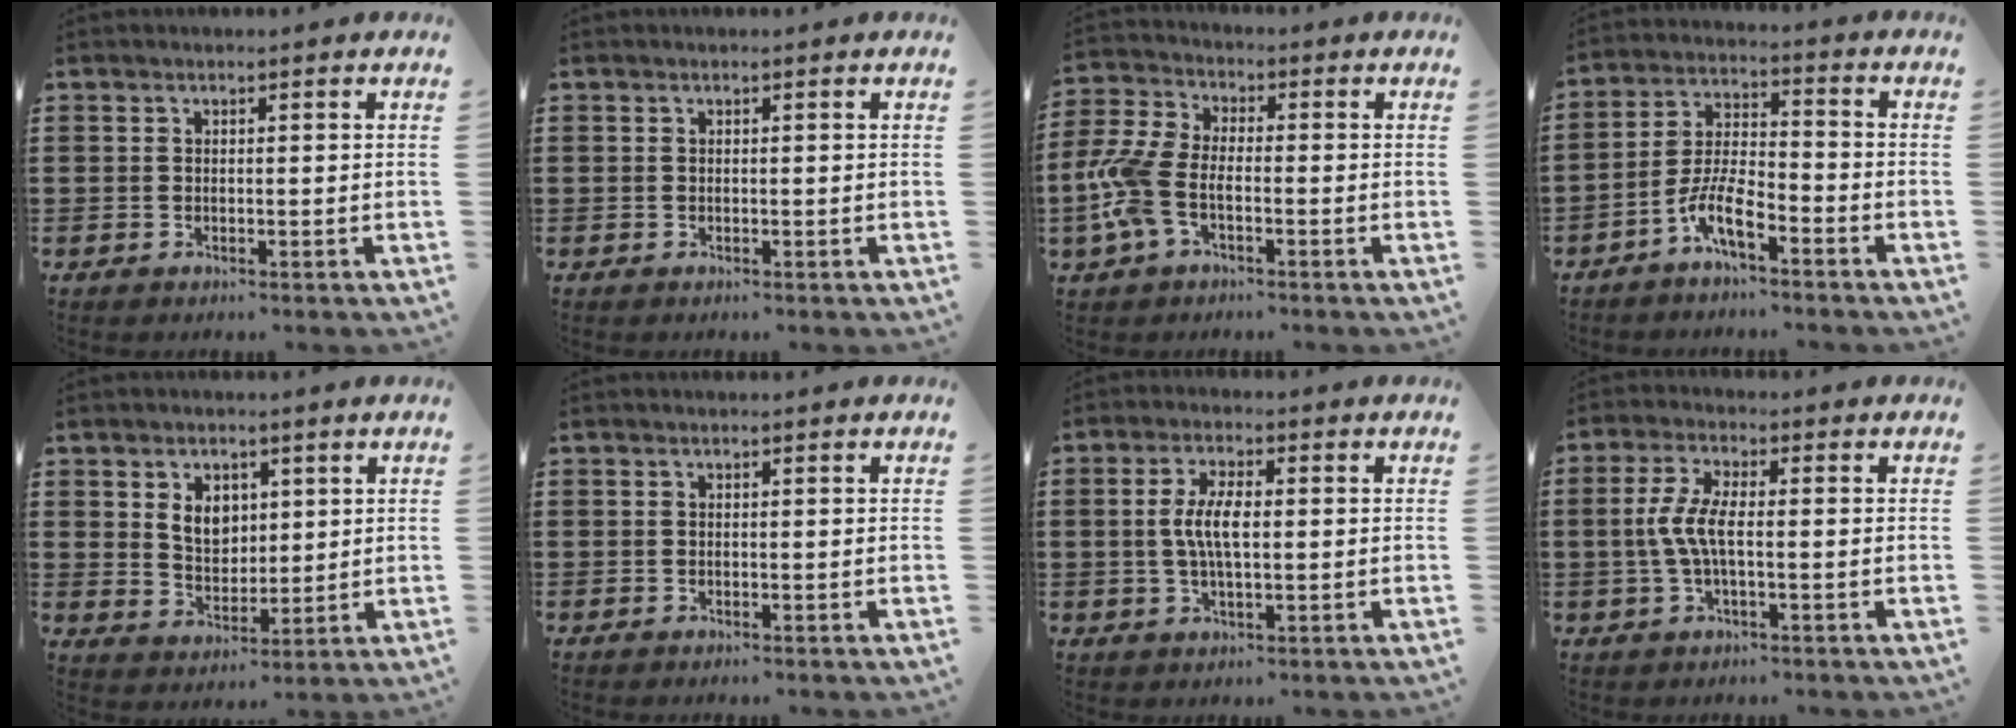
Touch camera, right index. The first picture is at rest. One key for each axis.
{"total": 0.0}
{"total": 7.3, "fx": -2.6, "fy": 3.9, "fz": 5.5, "tx": -0.151, "ty": -0.006, "tz": -0.057}
{"total": 7.1, "fx": -4.7, "fy": 2.1, "fz": 5.0, "tx": -0.121, "ty": -0.003, "tz": -0.094}
{"total": 5.1, "fx": 1.9, "fy": 3.8, "fz": 2.8, "tx": -0.061, "ty": 0.009, "tz": 0.032}
{"total": 0.0}
{"total": 5.4, "fx": 0.2, "fy": 1.8, "fz": 5.1, "tx": -0.110, "ty": 0.000, "tz": -0.004}
{"total": 5.3, "fx": -0.6, "fy": 1.5, "fz": 5.1, "tx": -0.126, "ty": -0.008, "tz": -0.023}